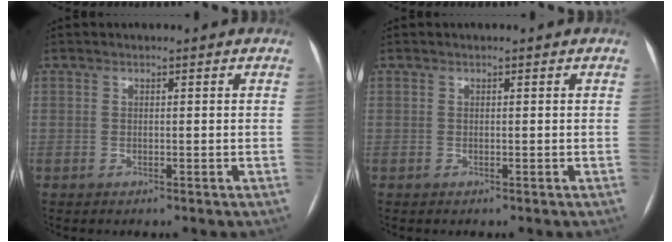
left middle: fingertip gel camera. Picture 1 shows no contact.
{"total": 0.0}